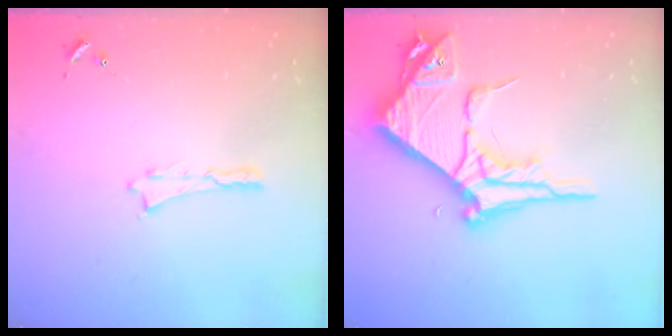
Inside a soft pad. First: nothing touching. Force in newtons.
{"total": 10.5, "press": 10.4, "slide": 1.2}